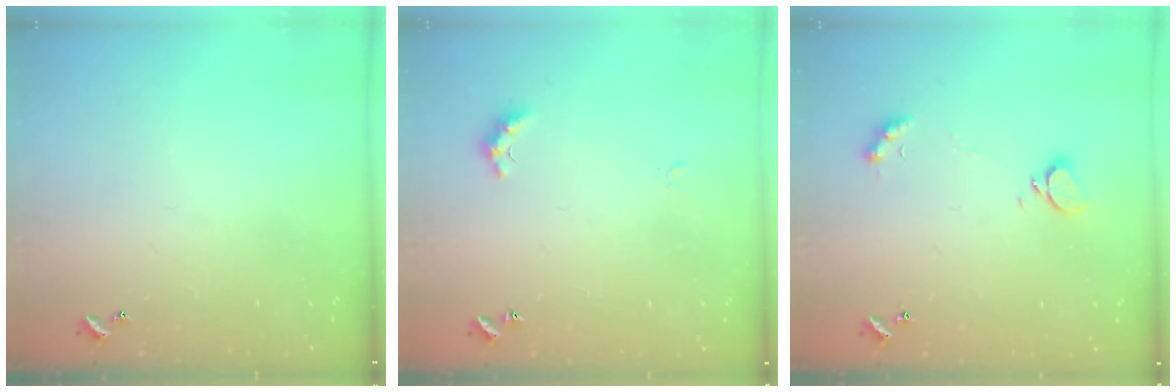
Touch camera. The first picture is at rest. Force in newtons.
{"total": 2.4, "press": 2.3, "slide": 0.6}
{"total": 2.2, "press": 2.1, "slide": 0.5}